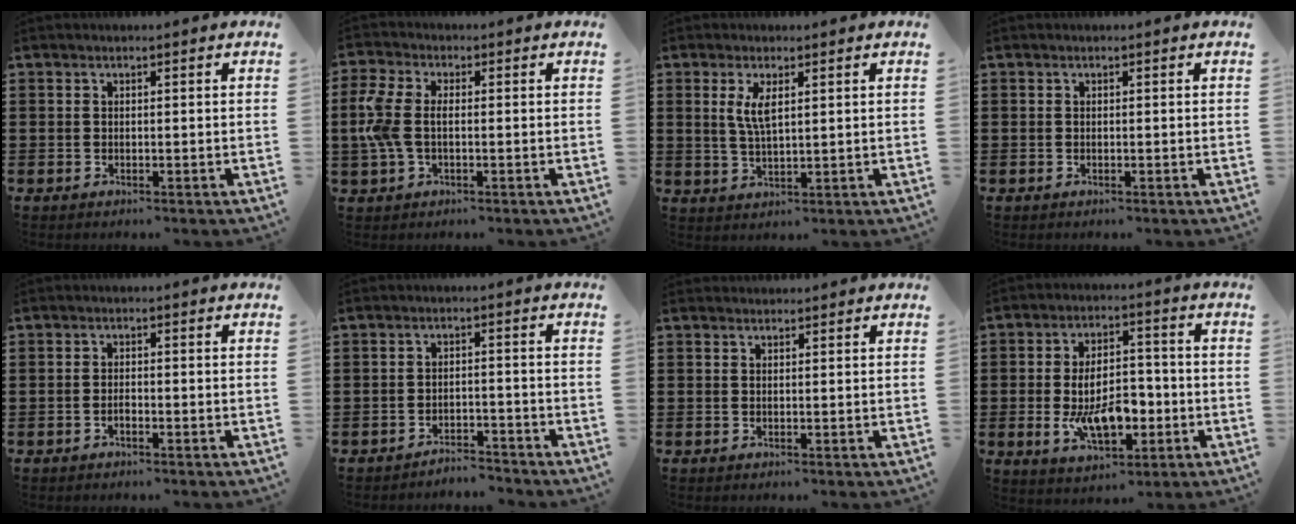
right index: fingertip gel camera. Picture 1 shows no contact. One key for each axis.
{"total": 5.6, "fx": -0.2, "fy": 3.1, "fz": 4.6, "tx": -0.130, "ty": -0.005, "tz": -0.017}
{"total": 4.1, "fx": 1.4, "fy": 1.3, "fz": 3.6, "tx": -0.076, "ty": 0.005, "tz": 0.022}
{"total": 0.0}
{"total": 0.9, "fx": -0.7, "fy": 0.1, "fz": 0.6, "tx": -0.015, "ty": -0.005, "tz": -0.012}
{"total": 3.1, "fx": -3.1, "fy": 0.2, "fz": 0.0, "tx": -0.006, "ty": 0.001, "tz": -0.066}
{"total": 0.9, "fx": 0.8, "fy": 0.3, "fz": -0.1, "tx": 0.002, "ty": 0.003, "tz": 0.015}
{"total": 10.1, "fx": -2.3, "fy": 5.4, "fz": 8.3, "tx": -0.141, "ty": -0.002, "tz": -0.043}